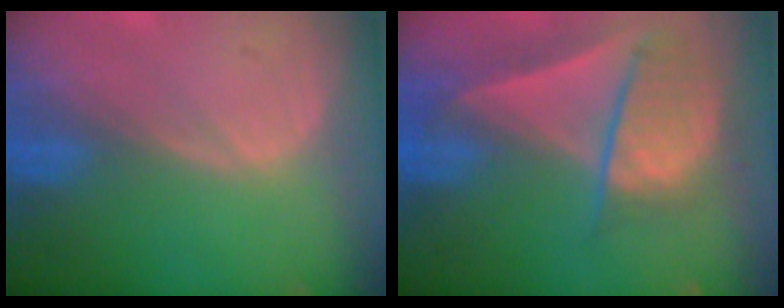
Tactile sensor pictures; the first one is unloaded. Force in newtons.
{"total": 8.9, "press": 7.9, "slide": 4.2}